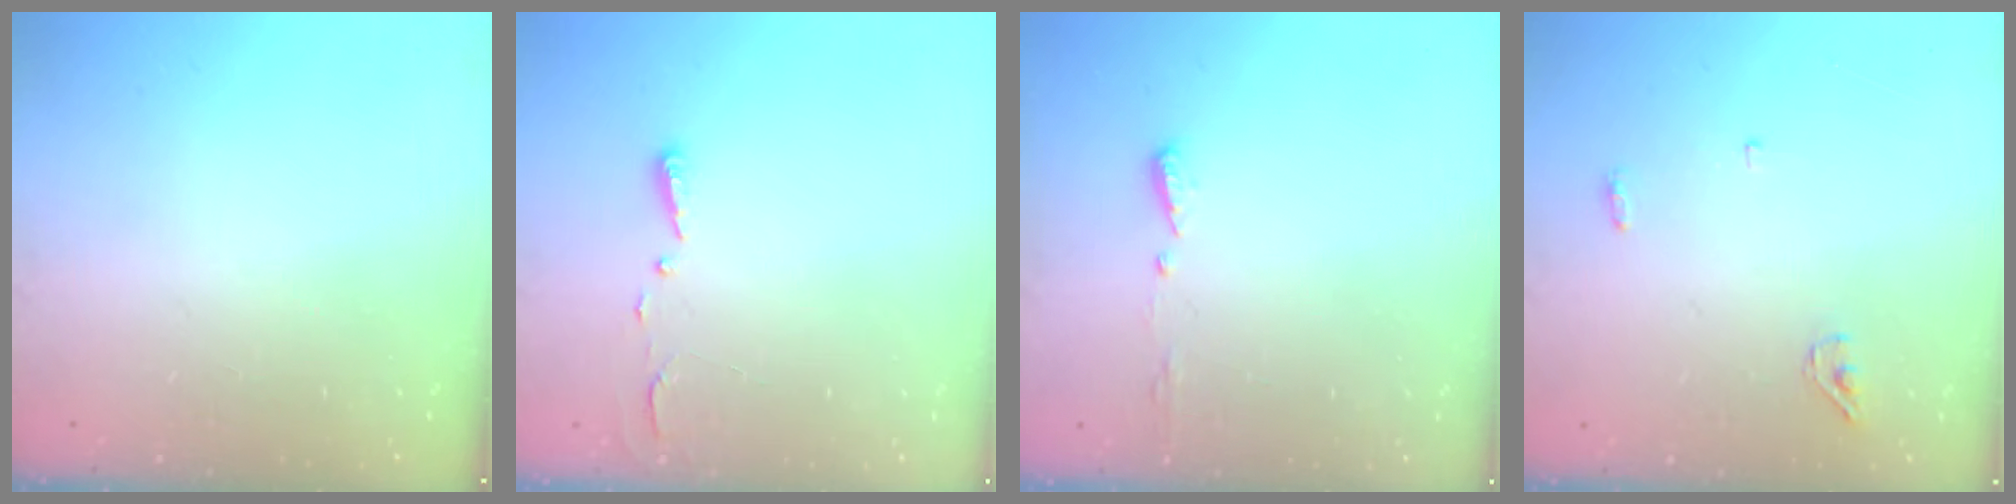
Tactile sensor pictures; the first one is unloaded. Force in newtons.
{"total": 2.7, "press": 2.7, "slide": 0.4}
{"total": 4.7, "press": 4.7, "slide": 0.4}
{"total": 3.4, "press": 3.3, "slide": 1.0}